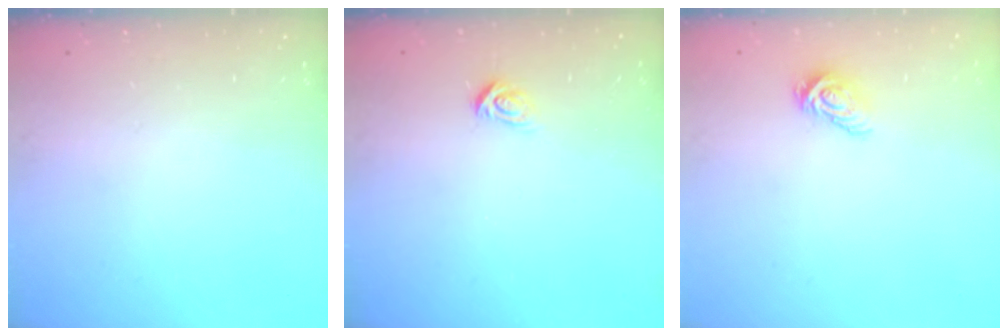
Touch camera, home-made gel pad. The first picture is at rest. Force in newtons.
{"total": 3.6, "press": 3.6, "slide": 0.3}
{"total": 7.5, "press": 7.5, "slide": 0.3}